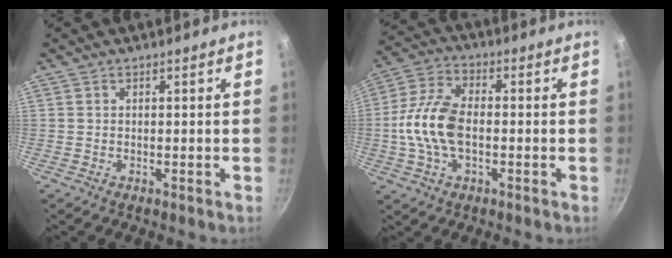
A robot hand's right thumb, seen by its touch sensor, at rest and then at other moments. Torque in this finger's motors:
{"motor_torque": [2.54, 2.47, 1.42, -1.35, 0.33]}